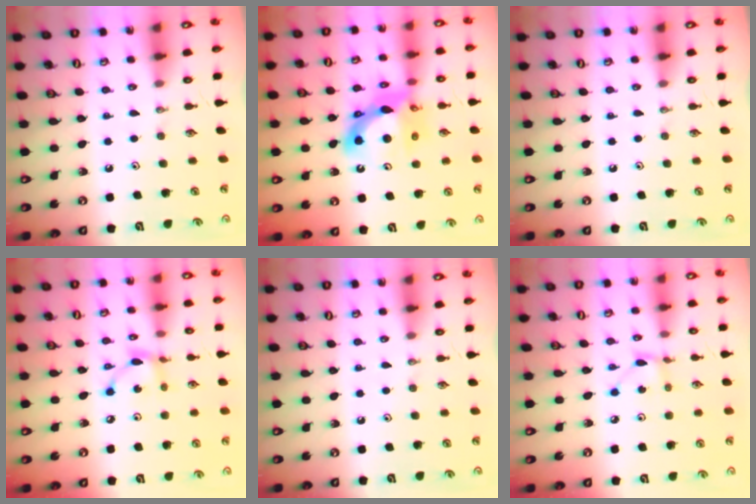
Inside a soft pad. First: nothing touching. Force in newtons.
{"total": 12.4, "press": 12.1, "slide": 2.7}
{"total": 0.0}
{"total": 6.0, "press": 6.0, "slide": 0.1}
{"total": 0.0}
{"total": 2.6, "press": 2.6, "slide": 0.3}